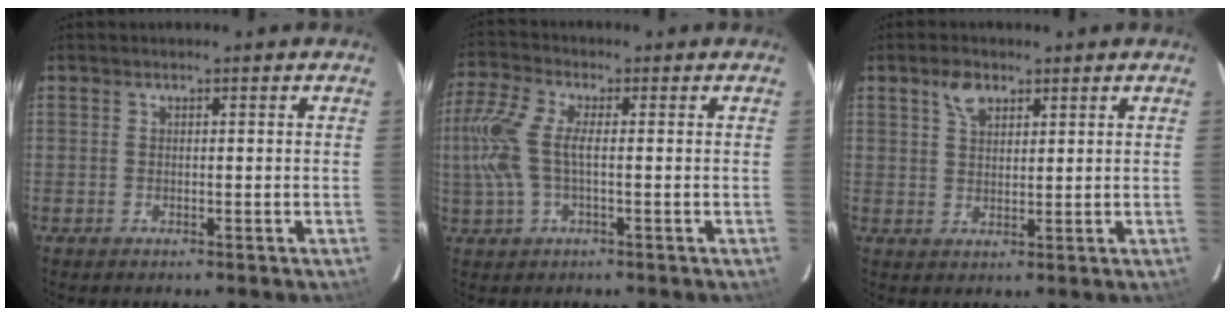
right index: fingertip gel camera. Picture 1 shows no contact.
{"total": 10.3, "force": [-0.4, 4.1, 9.5], "torque": [-0.207, 0.009, -0.009]}
{"total": 4.0, "force": [2.4, 2.3, 2.3], "torque": [-0.038, 0.011, 0.044]}